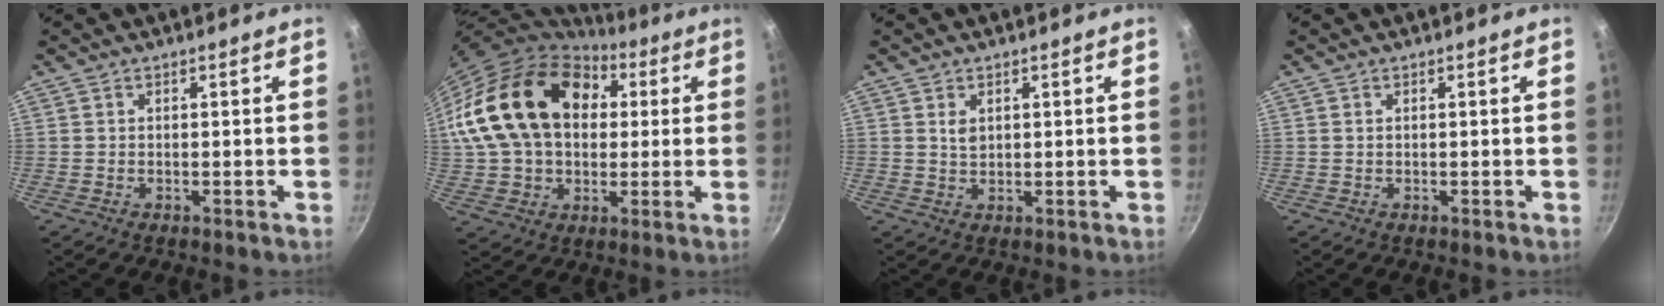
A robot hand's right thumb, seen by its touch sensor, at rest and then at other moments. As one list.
[{"total": 24.1, "force": [5.5, 17.2, 16.0], "torque": [-0.268, 0.027, 0.095]}, {"total": 2.0, "force": [0.8, 1.4, 1.3], "torque": [-0.022, -0.007, 0.018]}, {"total": 0.0}]